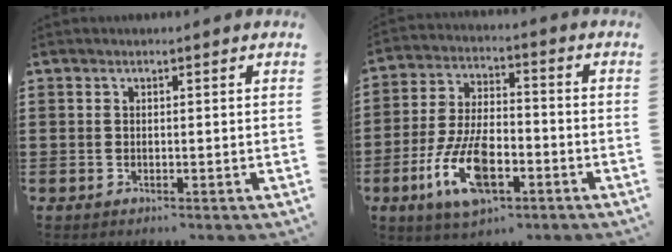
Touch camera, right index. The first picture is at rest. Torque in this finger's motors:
{"motor_torque": [2.14, 0.00, 1.05, 0.21]}